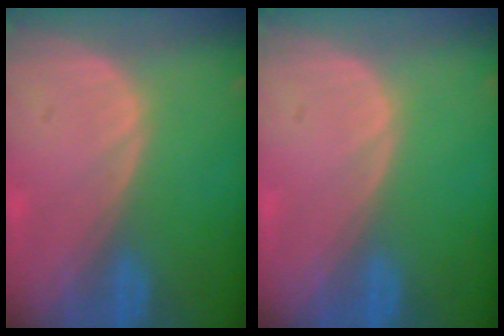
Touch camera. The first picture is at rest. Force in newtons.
{"total": 0.0}